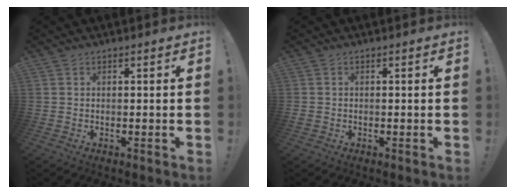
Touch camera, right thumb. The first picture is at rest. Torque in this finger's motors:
{"motor_torque": [0.19, -0.20, 0.19, -0.13, -0.02]}